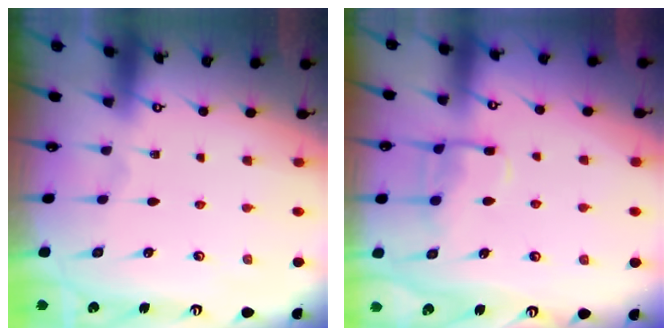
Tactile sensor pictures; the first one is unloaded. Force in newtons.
{"total": 10.8, "press": 10.7, "slide": 1.1}